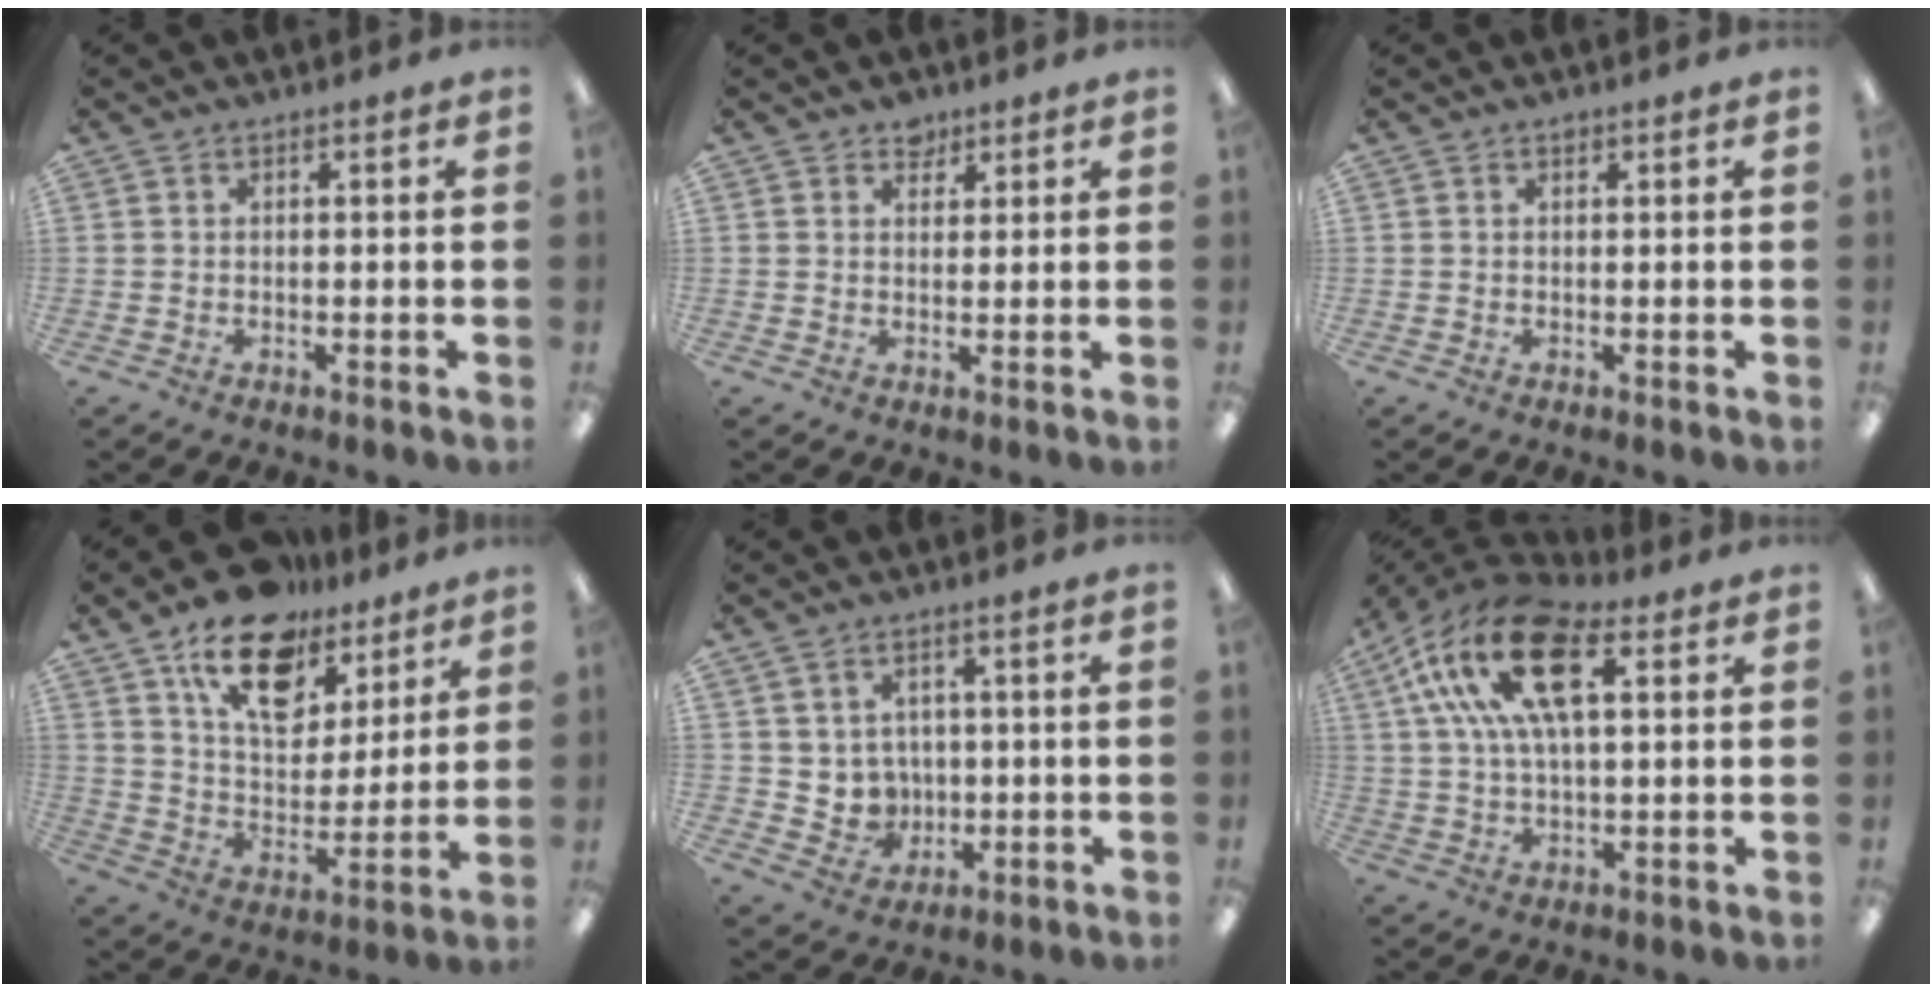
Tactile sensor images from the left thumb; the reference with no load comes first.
{"total": 3.0, "force": [2.4, 1.7, 0.5], "torque": [0.004, -0.010, 0.042]}
{"total": 0.7, "force": [0.5, 0.3, 0.3], "torque": [-0.007, 0.001, 0.009]}
{"total": 17.9, "force": [11.5, 10.1, 9.3], "torque": [-0.146, -0.056, 0.203]}
{"total": 5.2, "force": [1.8, 4.9, 0.7], "torque": [-0.016, -0.010, 0.038]}
{"total": 20.5, "force": [8.2, 10.1, 15.9], "torque": [-0.298, -0.005, 0.140]}